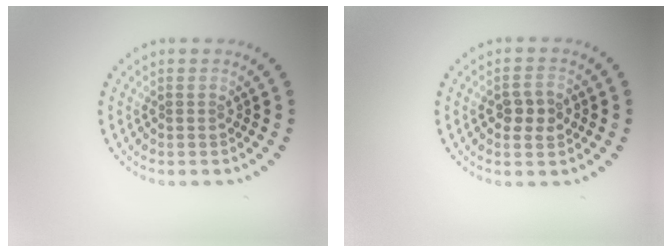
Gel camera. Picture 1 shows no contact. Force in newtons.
{"total": 2.5, "press": 2.4, "slide": 0.4}